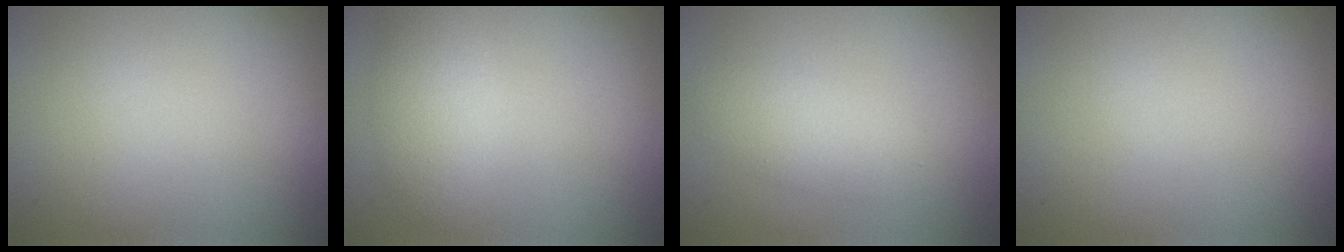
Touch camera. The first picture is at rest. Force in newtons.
{"total": 2.9, "press": 2.9, "slide": 0.1}
{"total": 2.7, "press": 2.7, "slide": 0.1}
{"total": 0.0}